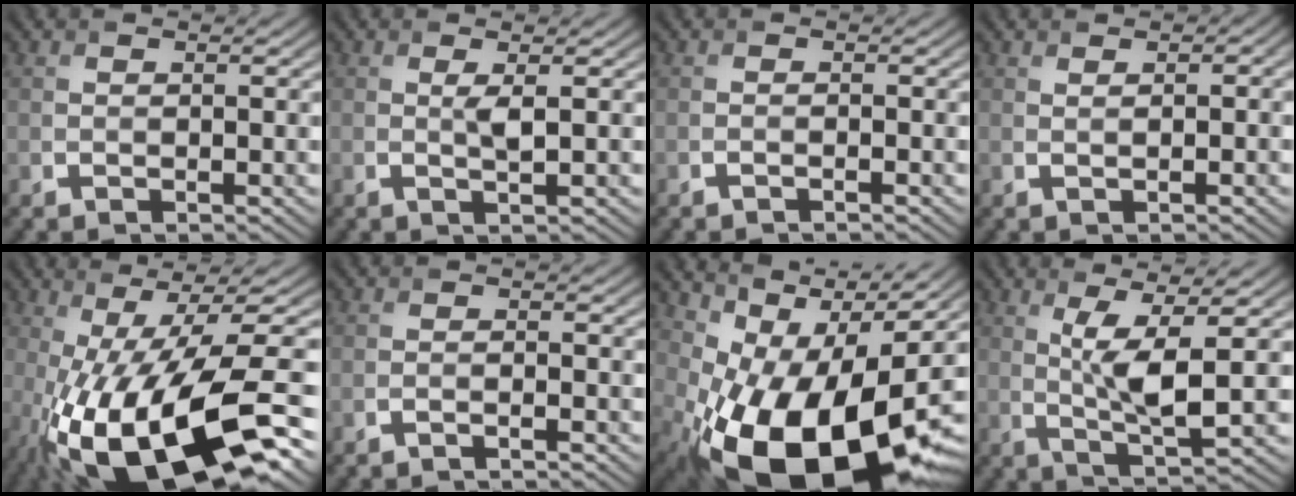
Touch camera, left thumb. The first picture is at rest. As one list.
[{"total": 1.2, "force": [0.3, 0.0, 1.1], "torque": [-0.030, 0.004, 0.003]}, {"total": 0.7, "force": [-0.7, 0.0, 0.0], "torque": [0.003, 0.001, -0.016]}, {"total": 1.6, "force": [0.7, 0.5, 1.4], "torque": [-0.015, -0.003, 0.004]}, {"total": 18.0, "force": [-7.2, 4.6, 15.9], "torque": [-0.283, -0.007, -0.119]}, {"total": 1.2, "force": [-1.2, 0.1, 0.4], "torque": [0.001, 0.002, -0.031]}, {"total": 17.3, "force": [-3.7, 8.0, 14.9], "torque": [-0.237, -0.018, -0.054]}, {"total": 5.2, "force": [0.9, 0.6, 5.1], "torque": [-0.112, 0.001, 0.028]}]